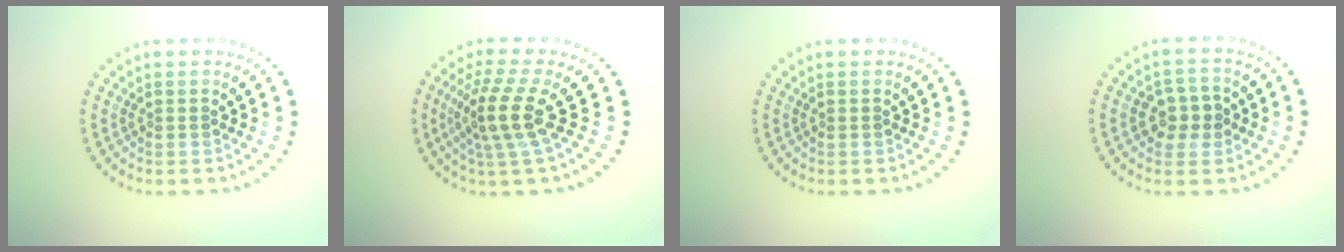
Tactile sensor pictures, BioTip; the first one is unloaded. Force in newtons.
{"total": 4.2, "press": 3.1, "slide": 2.8}
{"total": 0.0}
{"total": 2.8, "press": 2.8, "slide": 0.5}